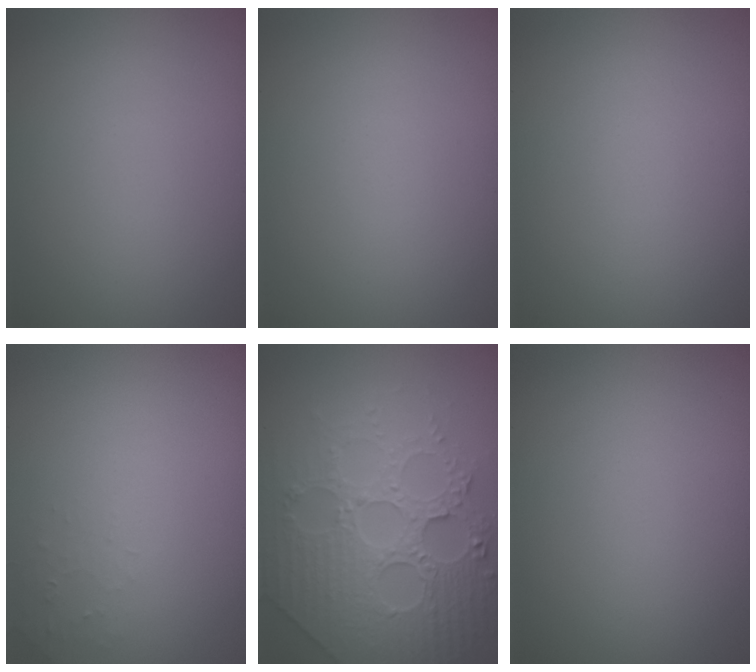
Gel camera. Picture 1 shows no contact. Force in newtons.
{"total": 0.0}
{"total": 0.0}
{"total": 0.9, "press": 0.9, "slide": 0.2}
{"total": 8.1, "press": 6.0, "slide": 5.4}
{"total": 0.0}